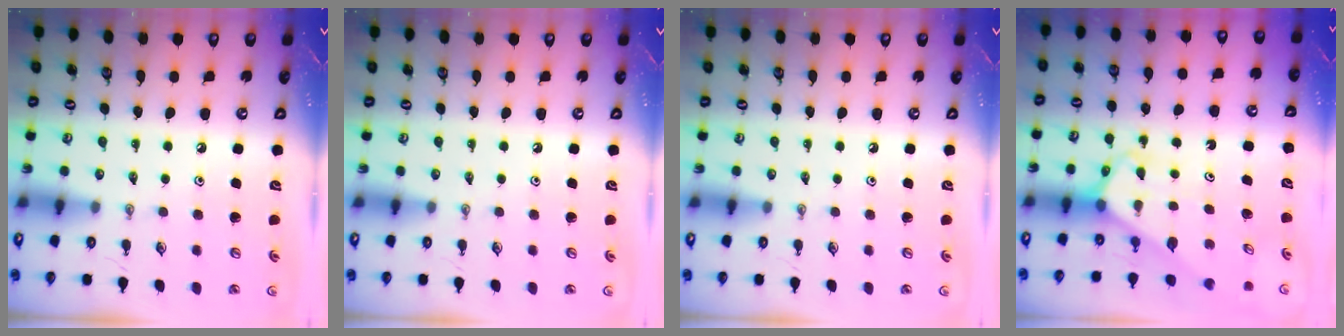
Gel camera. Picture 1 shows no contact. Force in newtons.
{"total": 0.0}
{"total": 0.0}
{"total": 3.4, "press": 3.4, "slide": 0.2}